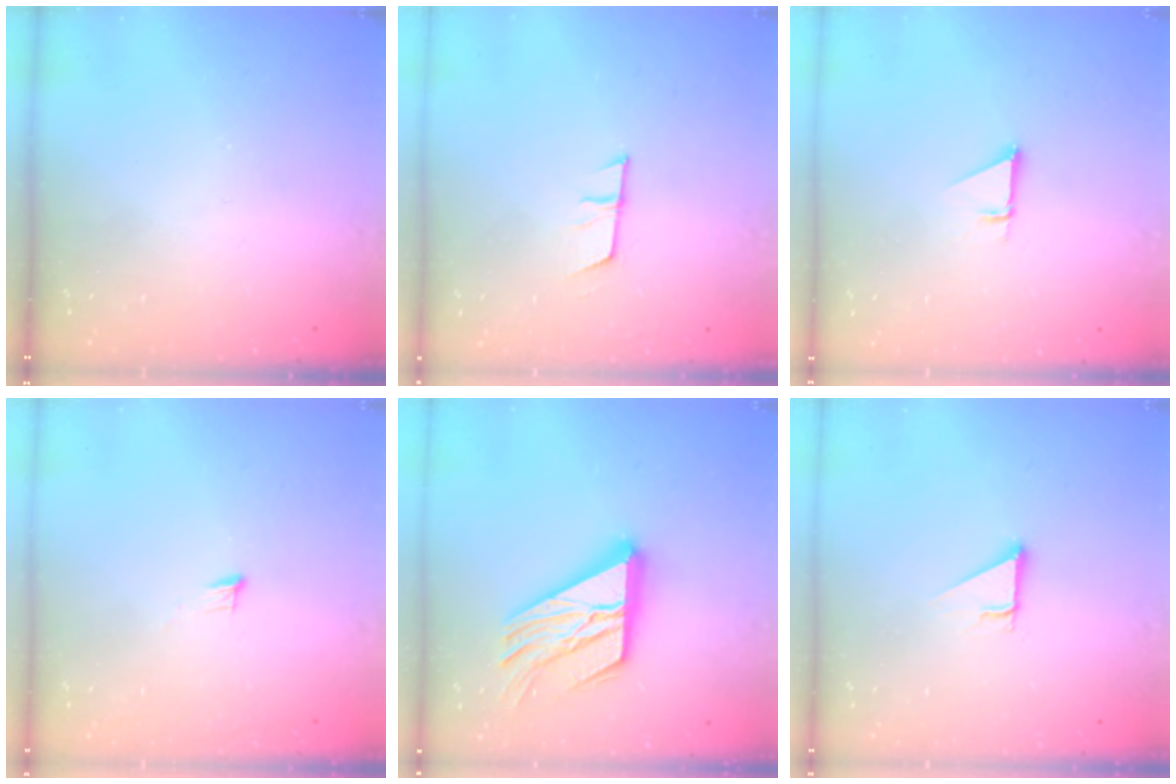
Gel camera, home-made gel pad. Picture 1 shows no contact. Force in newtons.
{"total": 7.2, "press": 7.1, "slide": 0.5}
{"total": 1.0, "press": 1.0, "slide": 0.1}
{"total": 4.3, "press": 4.1, "slide": 1.0}
{"total": 20.1, "press": 20.0, "slide": 2.1}
{"total": 2.7, "press": 2.7, "slide": 0.3}